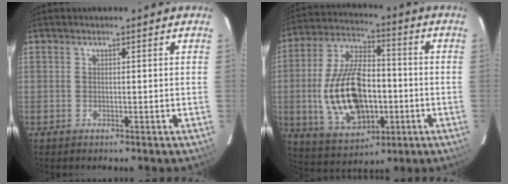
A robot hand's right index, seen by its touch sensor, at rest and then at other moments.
{"total": 19.6, "force": [-3.2, 11.3, 15.7], "torque": [-0.328, 0.006, -0.036]}